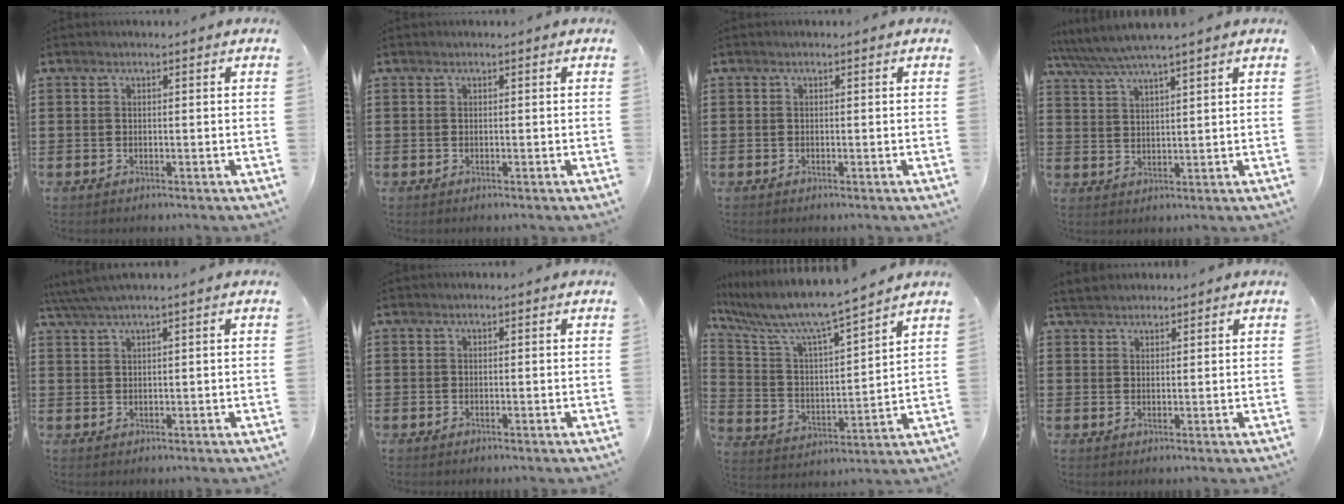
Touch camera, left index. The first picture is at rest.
{"total": 0.0}
{"total": 0.0}
{"total": 4.9, "force": [4.2, -0.1, 2.5], "torque": [-0.060, -0.016, 0.073]}
{"total": 2.3, "force": [1.4, -0.2, 1.8], "torque": [-0.035, 0.000, 0.025]}
{"total": 0.0}
{"total": 7.6, "force": [6.7, 0.1, 3.5], "torque": [-0.101, -0.052, 0.107]}
{"total": 2.2, "force": [2.1, 0.7, 0.2], "torque": [-0.010, 0.006, 0.041]}